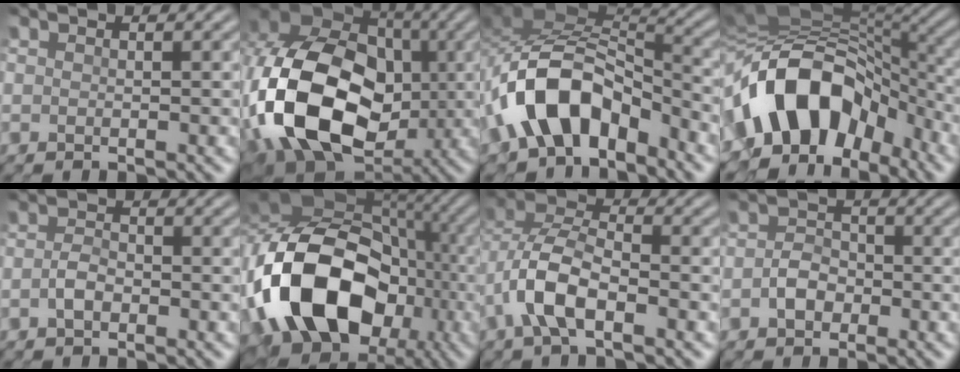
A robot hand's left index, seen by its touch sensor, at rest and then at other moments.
{"total": 19.2, "force": [-3.2, 13.8, 13.0], "torque": [-0.298, -0.019, -0.052]}
{"total": 10.0, "force": [-5.3, 5.7, 6.3], "torque": [-0.108, 0.011, -0.102]}
{"total": 14.0, "force": [-4.0, 9.4, 9.6], "torque": [-0.159, 0.012, -0.080]}
{"total": 1.5, "force": [-0.5, 0.7, 1.2], "torque": [-0.029, 0.006, -0.012]}
{"total": 17.4, "force": [-4.2, 12.2, 11.6], "torque": [-0.233, 0.000, -0.069]}
{"total": 5.6, "force": [-2.1, 2.5, 4.6], "torque": [-0.095, 0.012, -0.045]}
{"total": 2.1, "force": [-0.7, 1.4, 1.3], "torque": [-0.027, 0.006, -0.015]}